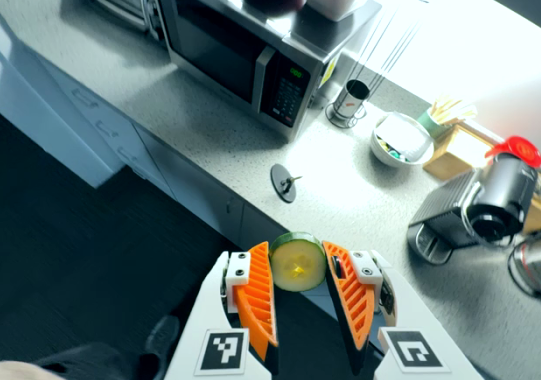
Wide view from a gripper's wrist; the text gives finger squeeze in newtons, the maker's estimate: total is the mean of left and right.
{"total": 9.6, "left": 9.6, "right": 9.7}